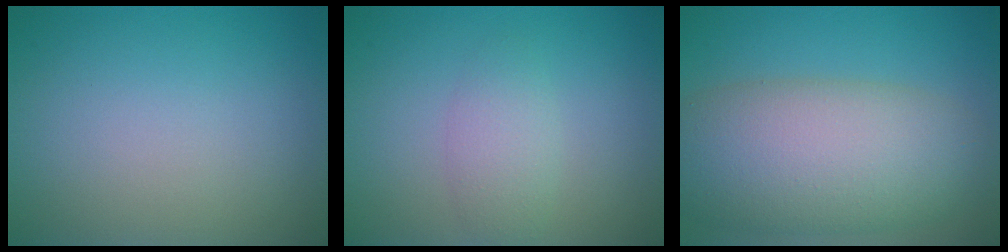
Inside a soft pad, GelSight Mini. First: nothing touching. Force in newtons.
{"total": 1.2, "press": 1.2, "slide": 0.2}
{"total": 10.0, "press": 10.0, "slide": 0.6}